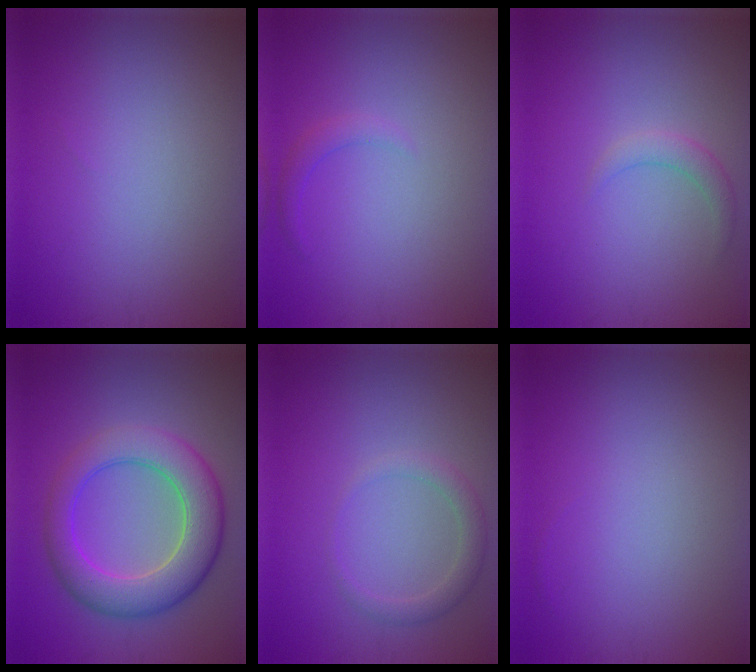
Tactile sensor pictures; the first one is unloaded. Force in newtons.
{"total": 1.2, "press": 1.2, "slide": 0.1}
{"total": 1.6, "press": 1.6, "slide": 0.1}
{"total": 7.5, "press": 7.5, "slide": 0.3}
{"total": 1.9, "press": 1.9, "slide": 0.1}
{"total": 0.0}